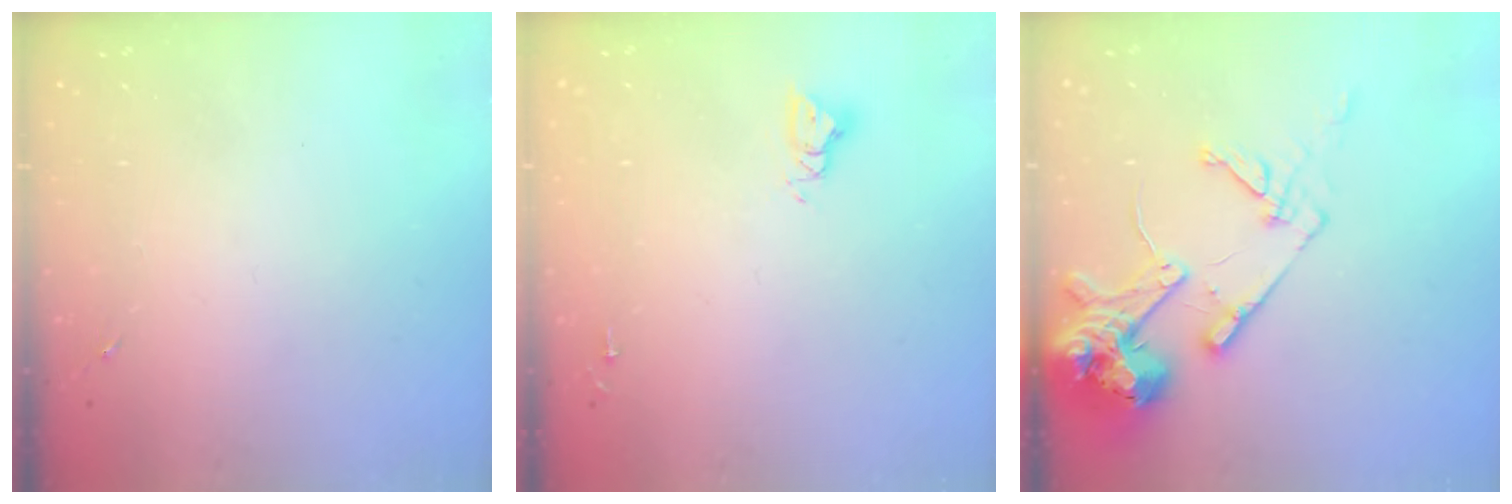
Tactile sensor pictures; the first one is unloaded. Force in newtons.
{"total": 4.9, "press": 4.9, "slide": 0.3}
{"total": 16.6, "press": 16.5, "slide": 2.3}